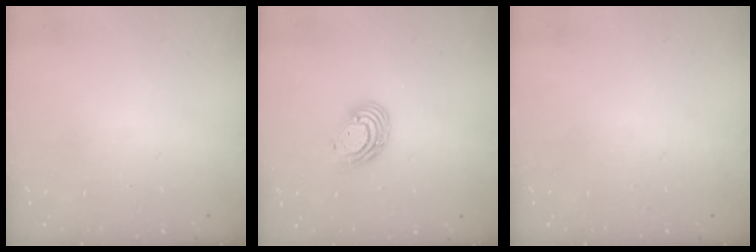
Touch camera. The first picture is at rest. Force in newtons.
{"total": 9.2, "press": 9.1, "slide": 1.6}
{"total": 0.0}